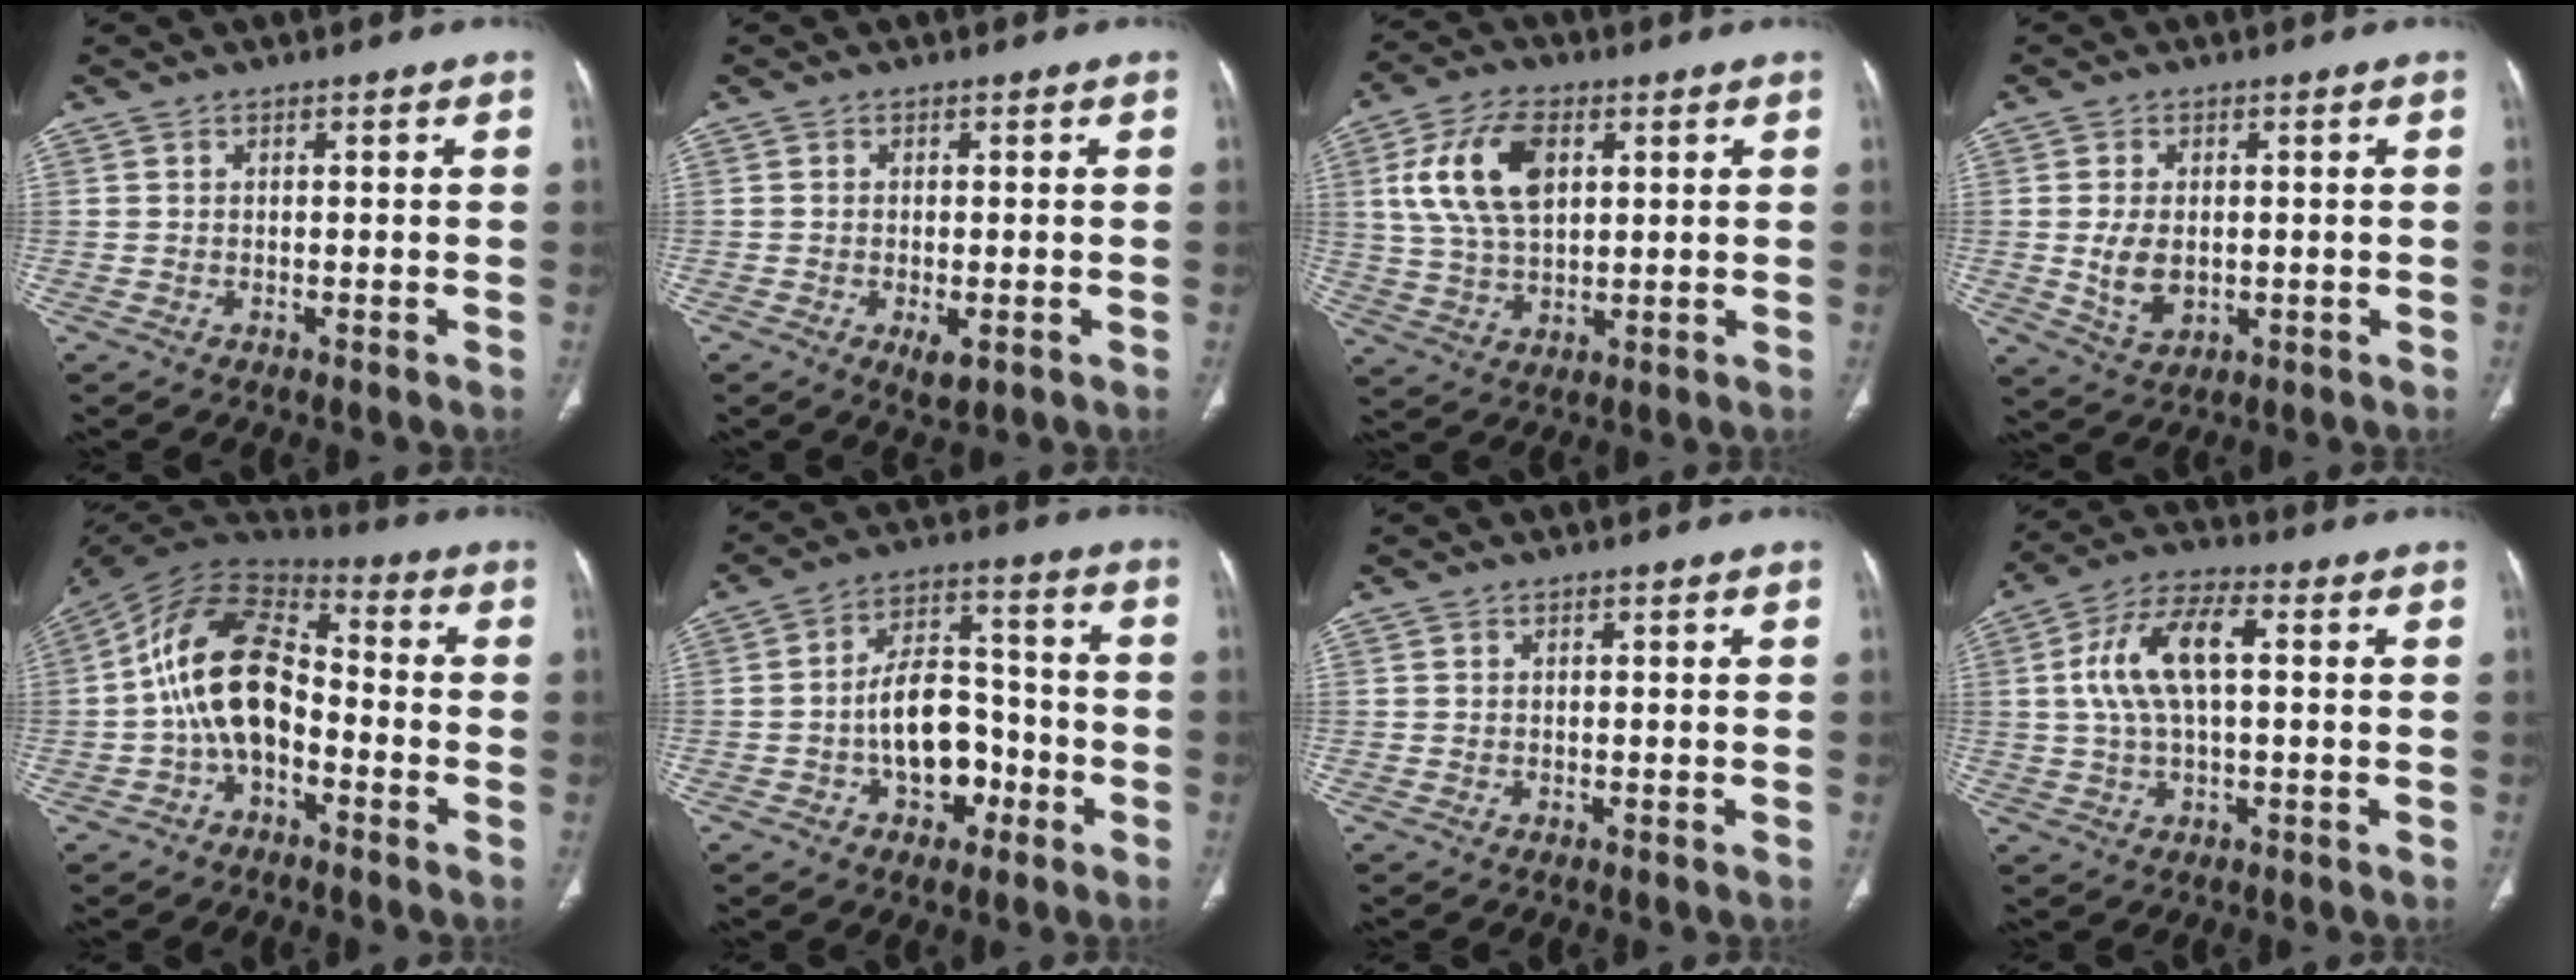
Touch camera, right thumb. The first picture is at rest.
{"total": 2.9, "force": [-1.0, 1.3, 2.4], "torque": [-0.040, -0.006, -0.012]}
{"total": 13.2, "force": [3.8, 7.5, 10.2], "torque": [-0.194, -0.001, 0.075]}
{"total": 6.3, "force": [-0.1, 4.1, 4.8], "torque": [-0.084, -0.008, 0.009]}
{"total": 15.6, "force": [-2.9, 9.6, 11.9], "torque": [-0.199, 0.052, -0.059]}
{"total": 11.6, "force": [-3.9, 7.7, 7.8], "torque": [-0.087, 0.047, -0.059]}
{"total": 0.0}
{"total": 11.4, "force": [1.7, 5.0, 10.1], "torque": [-0.209, 0.028, 0.028]}